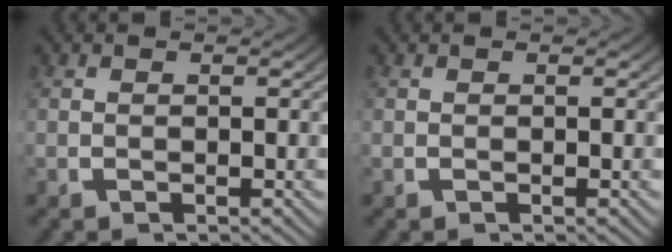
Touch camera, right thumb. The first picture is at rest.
{"total": 0.0}